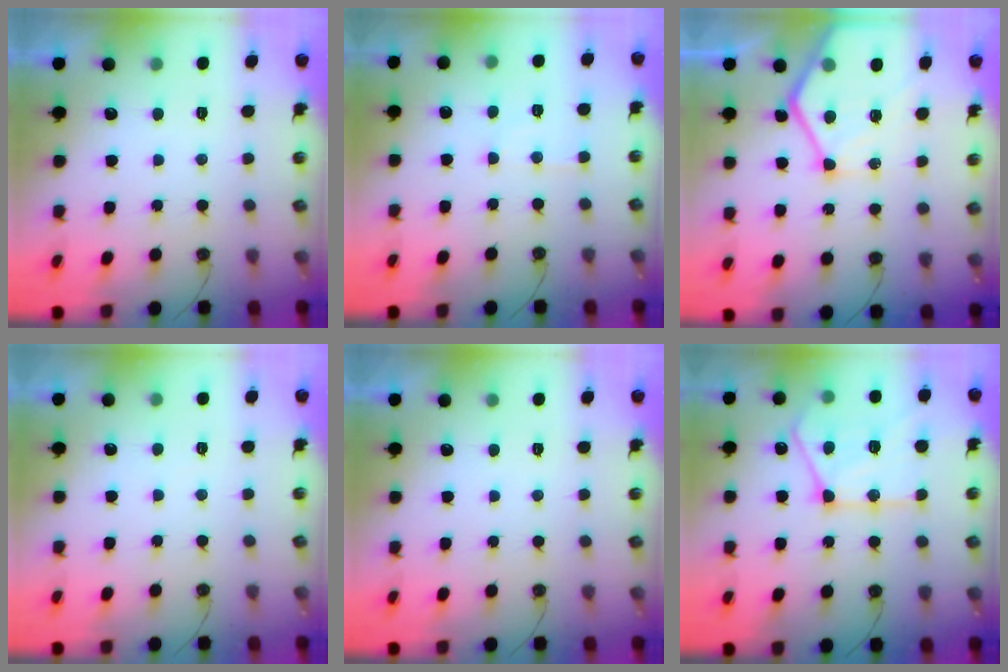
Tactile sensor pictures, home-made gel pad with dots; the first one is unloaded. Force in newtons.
{"total": 6.3, "press": 6.3, "slide": 0.2}
{"total": 17.8, "press": 17.8, "slide": 1.6}
{"total": 1.8, "press": 1.8, "slide": 0.4}
{"total": 0.0}
{"total": 17.0, "press": 17.0, "slide": 1.0}